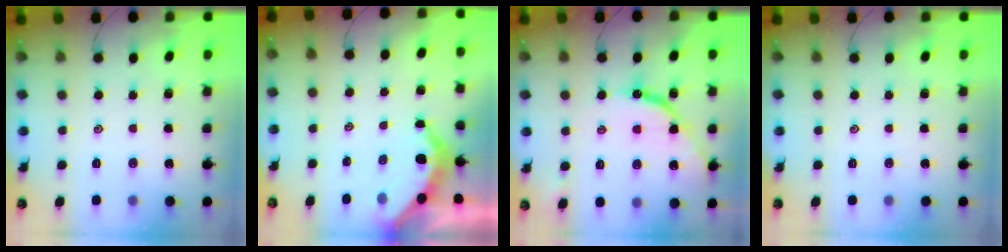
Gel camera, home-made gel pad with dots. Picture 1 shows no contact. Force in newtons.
{"total": 3.6, "press": 3.6, "slide": 0.4}
{"total": 10.7, "press": 10.6, "slide": 1.1}
{"total": 0.0}